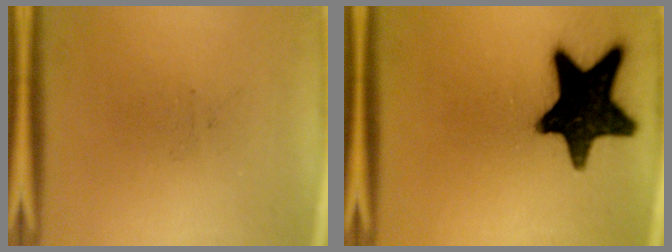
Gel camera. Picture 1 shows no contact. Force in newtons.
{"total": 18.5}